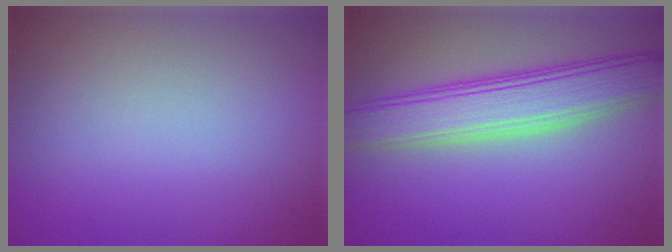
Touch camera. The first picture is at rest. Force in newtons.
{"total": 6.5, "press": 6.5, "slide": 0.1}